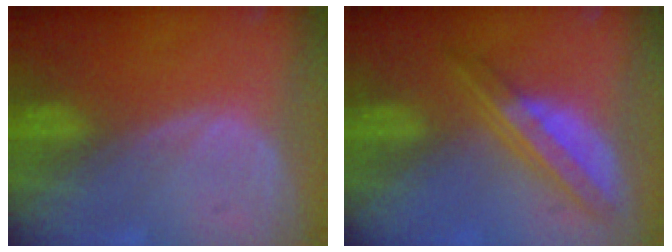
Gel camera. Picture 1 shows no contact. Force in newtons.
{"total": 6.6, "press": 5.8, "slide": 3.1}